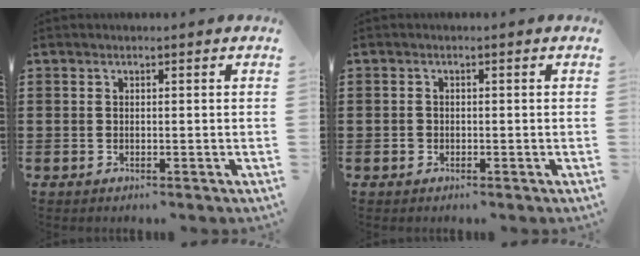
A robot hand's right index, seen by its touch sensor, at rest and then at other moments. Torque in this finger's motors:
{"motor_torque": [0.28, 0.22, 0.02, 0.03]}